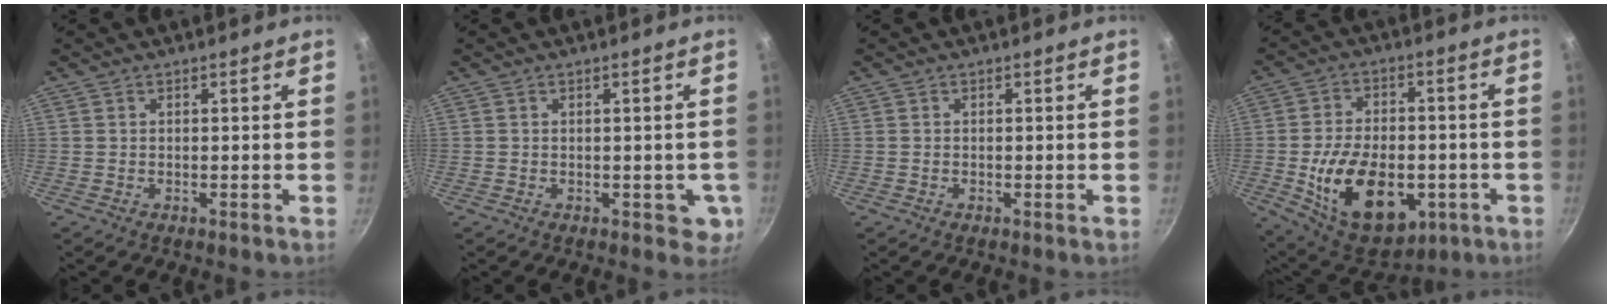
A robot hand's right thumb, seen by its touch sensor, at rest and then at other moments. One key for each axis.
{"total": 3.4, "fx": -0.4, "fy": 2.3, "fz": 2.5, "tx": -0.016, "ty": -0.003, "tz": -0.003}
{"total": 0.0}
{"total": 20.5, "fx": -4.9, "fy": 12.8, "fz": 15.3, "tx": -0.231, "ty": 0.011, "tz": -0.061}